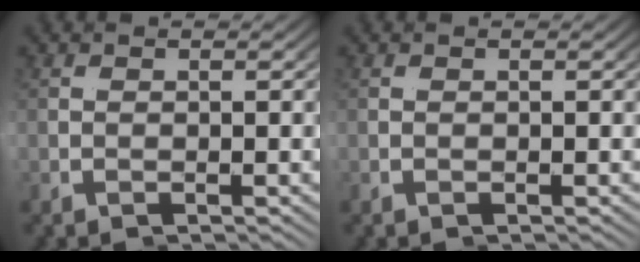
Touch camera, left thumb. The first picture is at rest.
{"total": 0.0}